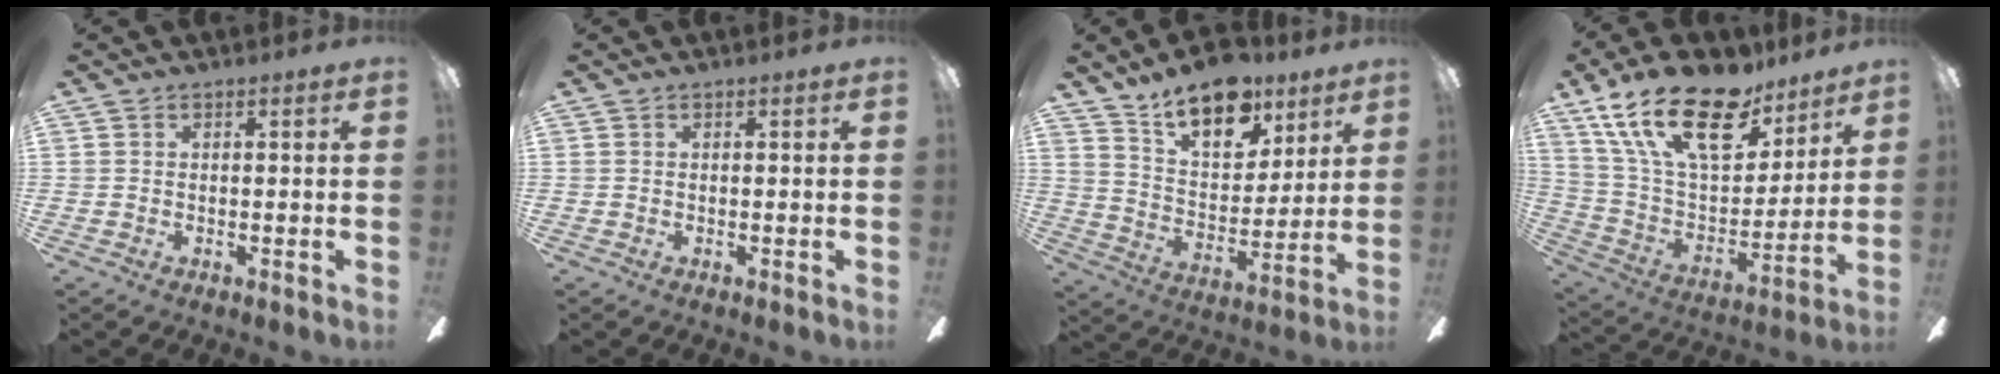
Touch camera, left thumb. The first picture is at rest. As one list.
[{"total": 0.0}, {"total": 16.2, "force": [11.9, 7.8, 7.7], "torque": [-0.122, -0.070, 0.213]}, {"total": 24.7, "force": [15.4, 12.2, 15.0], "torque": [-0.277, -0.088, 0.272]}]